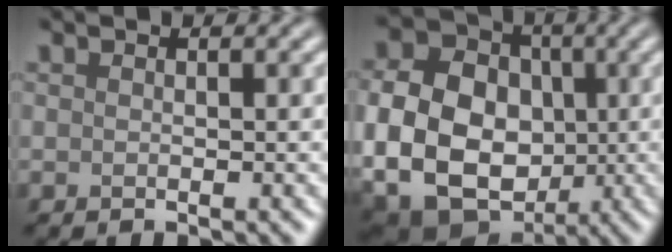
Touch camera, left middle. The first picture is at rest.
{"total": 13.1, "force": [-1.2, 10.2, 8.1], "torque": [-0.147, -0.019, -0.020]}